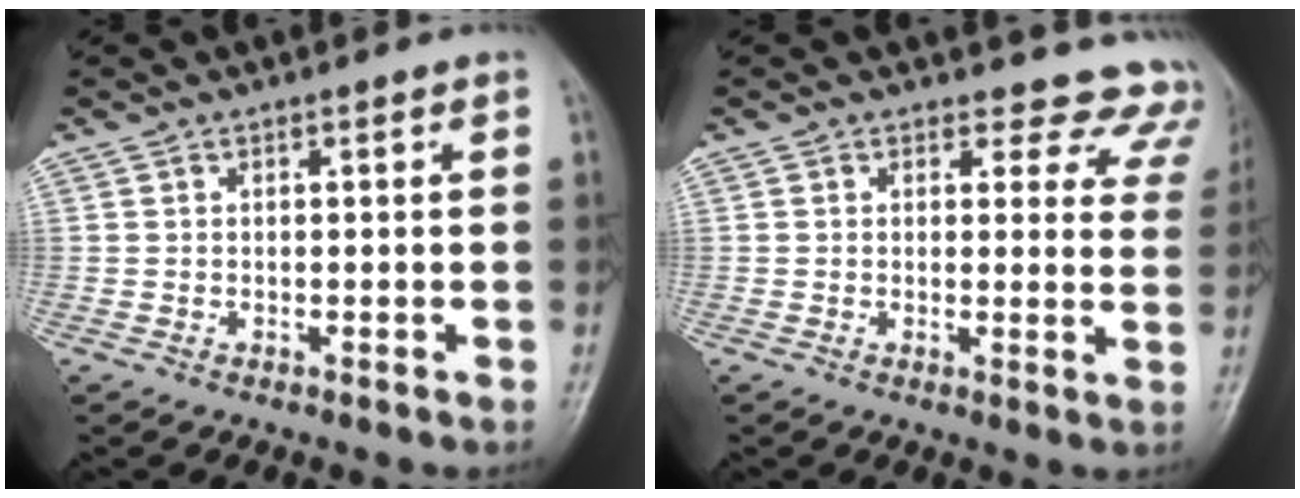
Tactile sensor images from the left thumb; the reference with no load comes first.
{"total": 11.2, "force": [9.9, 5.1, 0.7], "torque": [0.049, -0.062, 0.072]}